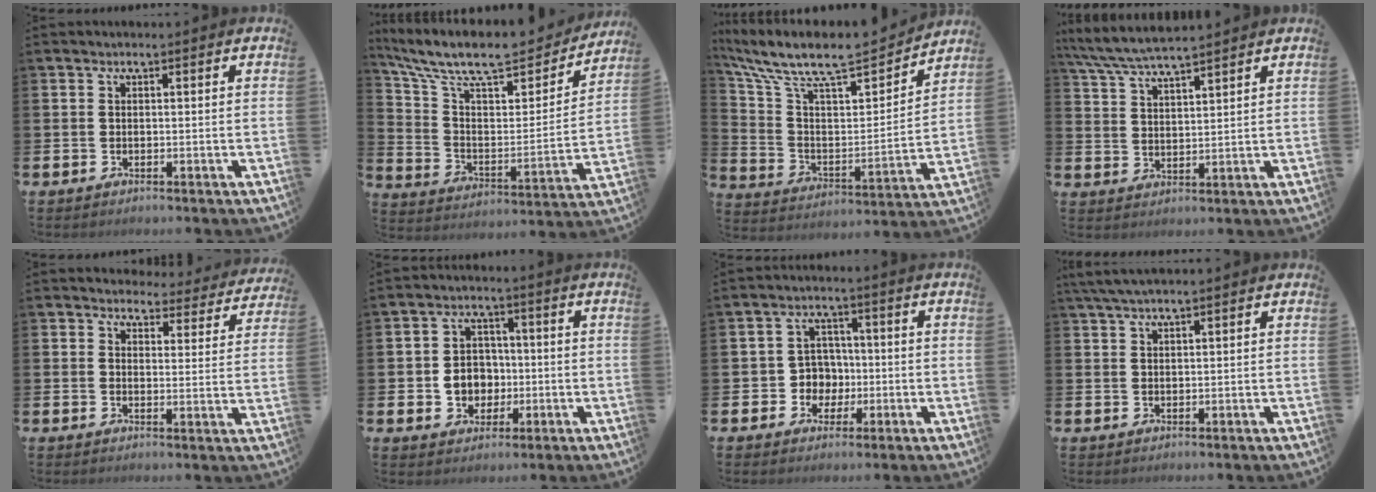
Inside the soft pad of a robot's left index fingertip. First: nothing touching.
{"total": 10.1, "force": [8.5, 3.4, 4.3], "torque": [-0.121, -0.057, 0.145]}
{"total": 9.0, "force": [7.8, 2.5, 3.7], "torque": [-0.109, -0.063, 0.129]}
{"total": 5.9, "force": [5.6, 0.3, 1.9], "torque": [-0.058, -0.023, 0.101]}
{"total": 3.4, "force": [3.2, 1.2, 0.1], "torque": [-0.010, -0.025, 0.051]}
{"total": 5.2, "force": [-0.5, 4.8, 2.0], "torque": [-0.033, 0.008, -0.016]}
{"total": 4.4, "force": [-0.2, 4.4, 0.8], "torque": [-0.022, 0.000, -0.012]}
{"total": 2.8, "force": [2.3, 0.2, 1.6], "torque": [-0.038, 0.003, 0.043]}